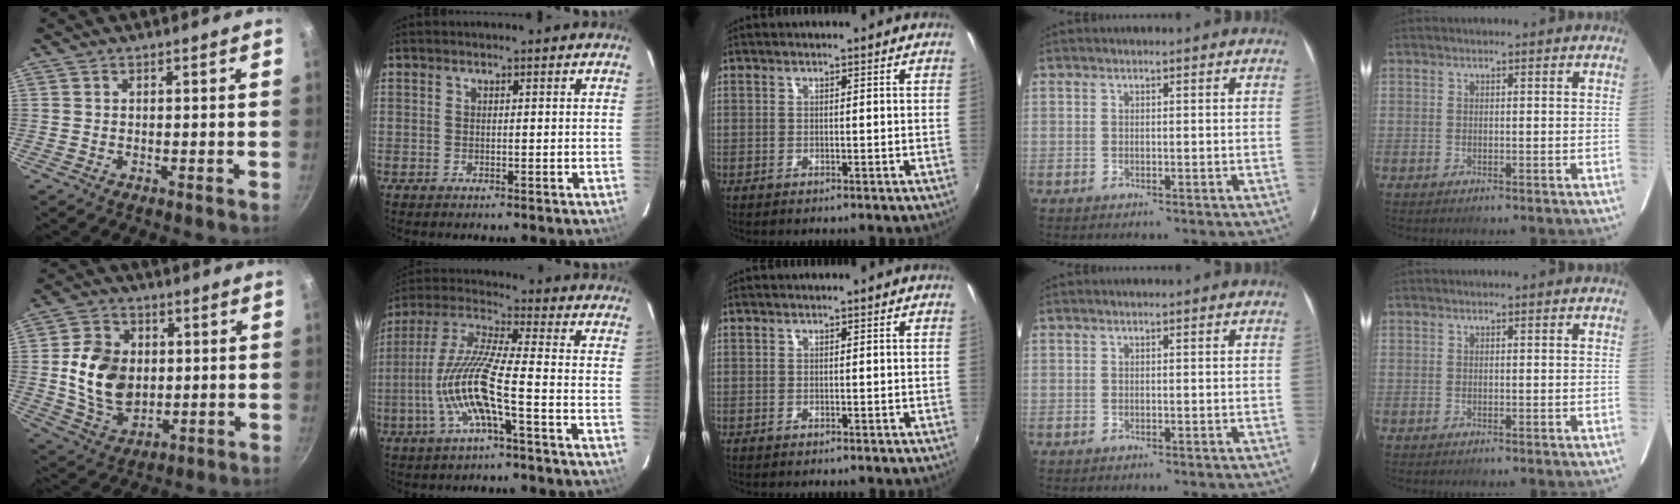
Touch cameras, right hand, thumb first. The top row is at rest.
{"thumb": {"total": 13.7, "force": [0.8, 10.3, 9.1], "torque": [-0.142, -0.002, 0.022]}, "index": {"total": 12.3, "force": [-4.2, 0.9, 11.5], "torque": [-0.241, -0.001, -0.082]}}